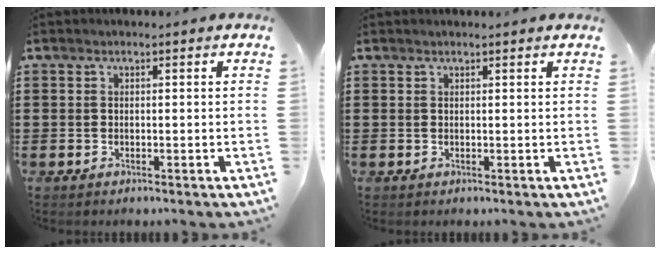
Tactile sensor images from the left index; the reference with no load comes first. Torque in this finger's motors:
{"motor_torque": [0.01, -0.01, 0.05, -0.01]}